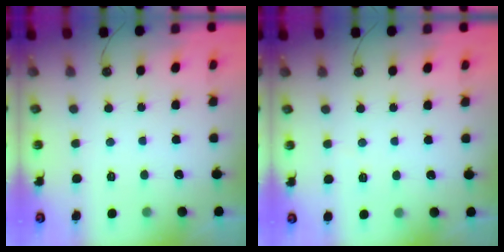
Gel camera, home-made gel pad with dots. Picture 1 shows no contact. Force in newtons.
{"total": 2.6, "press": 2.5, "slide": 0.7}